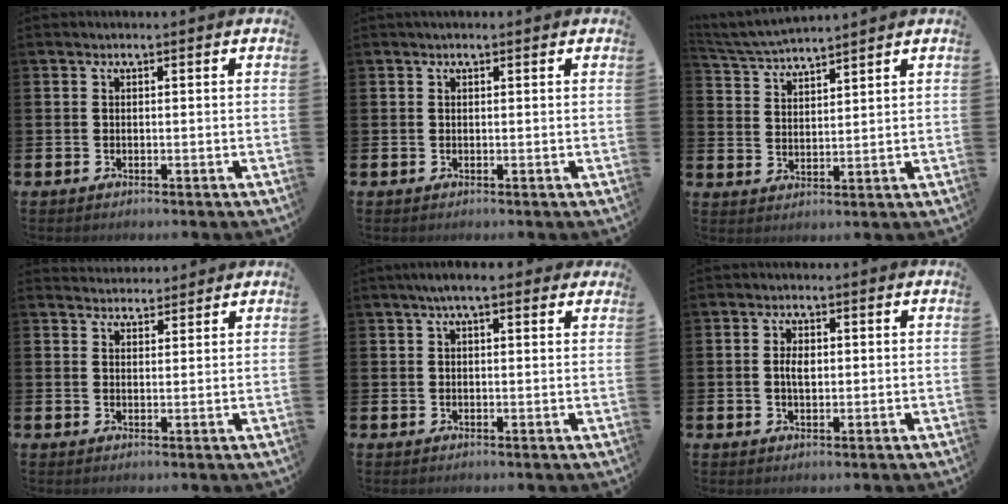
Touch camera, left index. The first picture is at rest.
{"total": 0.6, "force": [0.5, 0.2, 0.4], "torque": [0.002, 0.000, 0.006]}
{"total": 4.4, "force": [4.4, 0.0, 0.4], "torque": [-0.025, -0.026, 0.077]}
{"total": 3.1, "force": [3.0, 0.8, -0.2], "torque": [0.003, -0.014, 0.054]}
{"total": 4.0, "force": [3.0, 1.1, 2.5], "torque": [-0.045, -0.002, 0.051]}
{"total": 2.5, "force": [0.3, 1.4, 2.0], "torque": [-0.027, 0.001, 0.002]}